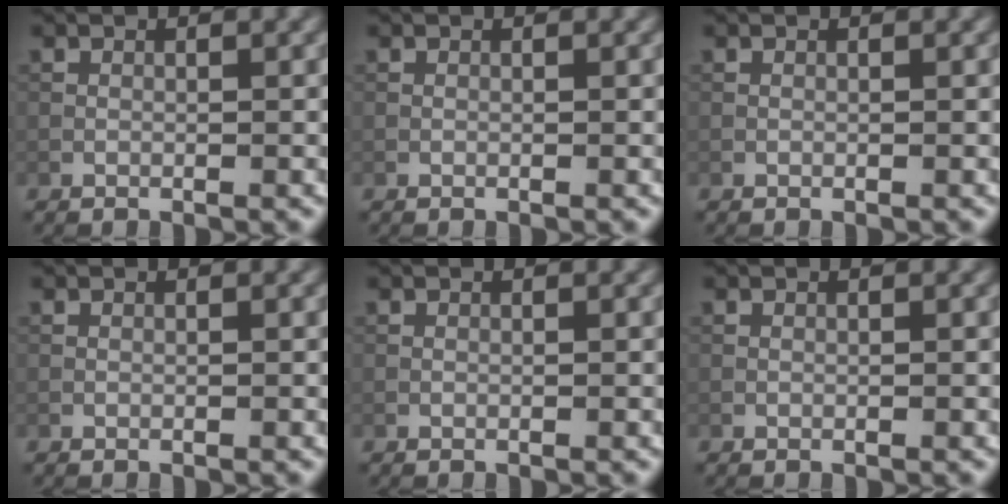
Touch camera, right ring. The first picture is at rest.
{"total": 0.0}
{"total": 0.0}
{"total": 0.0}
{"total": 0.0}
{"total": 0.0}